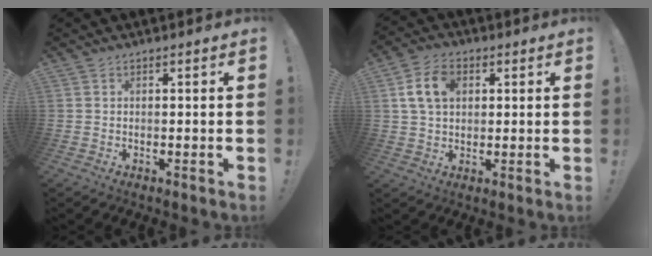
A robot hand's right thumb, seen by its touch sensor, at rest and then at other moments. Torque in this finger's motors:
{"motor_torque": [1.24, 1.20, 0.46, 0.12, 0.01]}